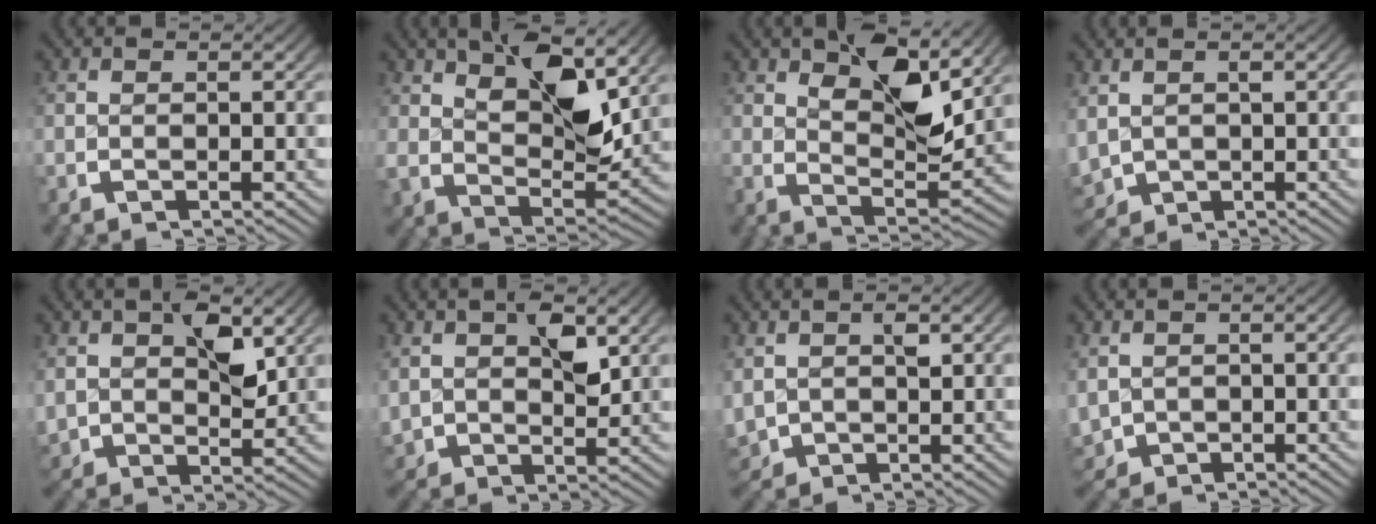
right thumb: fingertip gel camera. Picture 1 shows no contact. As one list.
[{"total": 7.7, "force": [3.0, 3.5, 6.2], "torque": [-0.123, -0.016, 0.061]}, {"total": 6.7, "force": [2.4, 2.7, 5.7], "torque": [-0.113, -0.020, 0.047]}, {"total": 4.5, "force": [-0.4, 3.9, 2.2], "torque": [-0.068, -0.027, 0.015]}, {"total": 4.3, "force": [1.8, 2.7, 2.8], "torque": [-0.053, -0.011, 0.043]}, {"total": 3.9, "force": [1.5, 2.7, 2.4], "torque": [-0.051, -0.011, 0.041]}, {"total": 3.9, "force": [0.2, 3.4, 1.9], "torque": [-0.062, -0.022, 0.026]}, {"total": 4.3, "force": [-0.5, 3.8, 1.9], "torque": [-0.063, -0.029, 0.009]}]